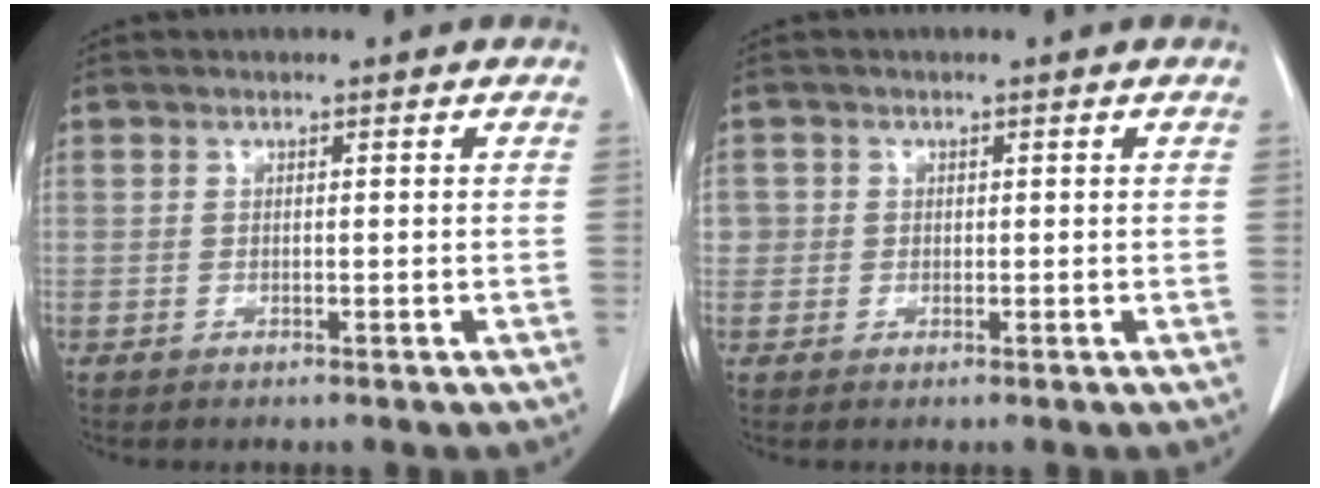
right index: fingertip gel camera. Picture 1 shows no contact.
{"total": 2.0, "force": [0.2, 2.0, 0.1], "torque": [0.012, 0.004, 0.002]}